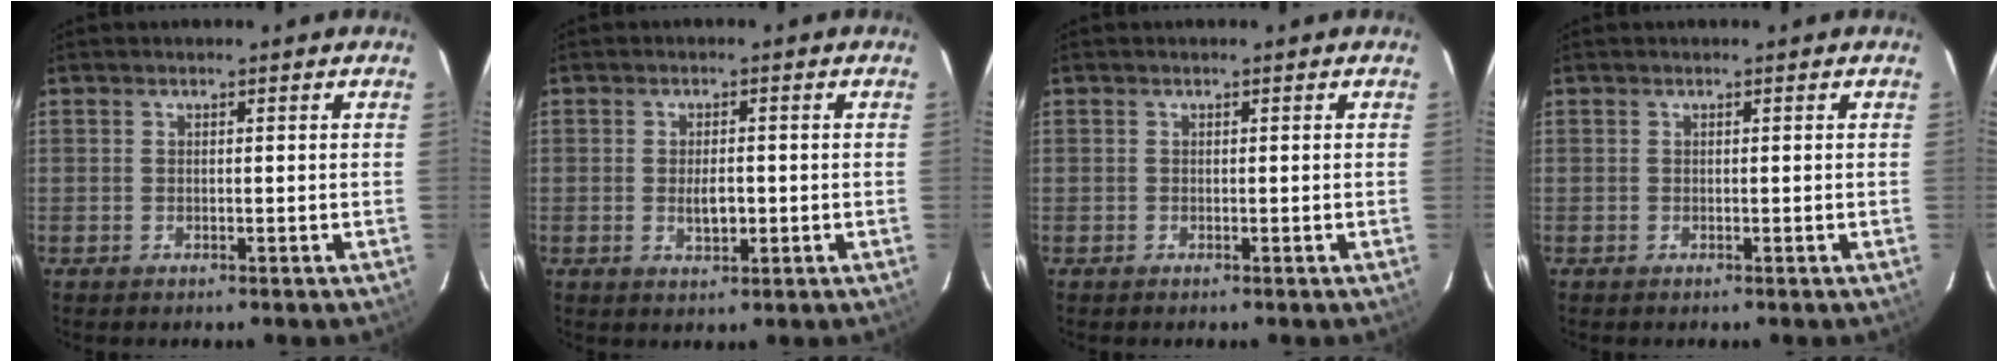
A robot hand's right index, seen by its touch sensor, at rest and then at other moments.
{"total": 3.4, "force": [-0.5, 1.7, 2.9], "torque": [-0.053, -0.005, -0.005]}
{"total": 0.0}
{"total": 0.0}